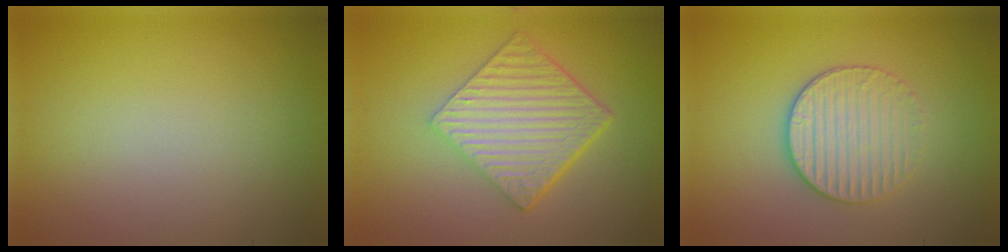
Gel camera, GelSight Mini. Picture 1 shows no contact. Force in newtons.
{"total": 6.4, "press": 4.3, "slide": 4.8}
{"total": 3.5, "press": 3.2, "slide": 1.4}